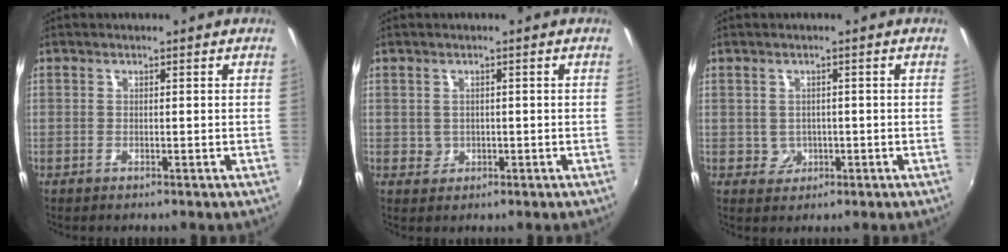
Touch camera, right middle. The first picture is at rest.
{"total": 1.7, "force": [0.1, 1.6, 0.3], "torque": [0.000, 0.001, 0.003]}
{"total": 2.4, "force": [-0.2, 2.4, 0.4], "torque": [-0.007, 0.003, 0.002]}